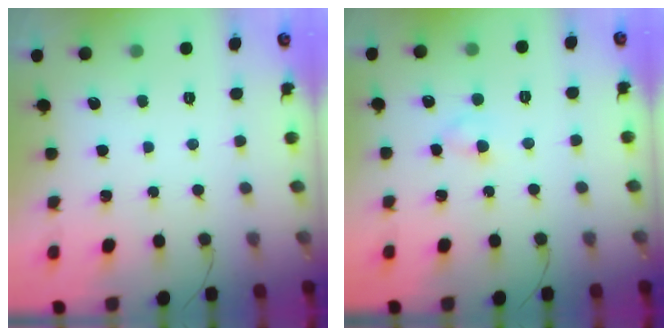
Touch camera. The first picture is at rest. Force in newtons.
{"total": 1.9, "press": 1.7, "slide": 0.8}